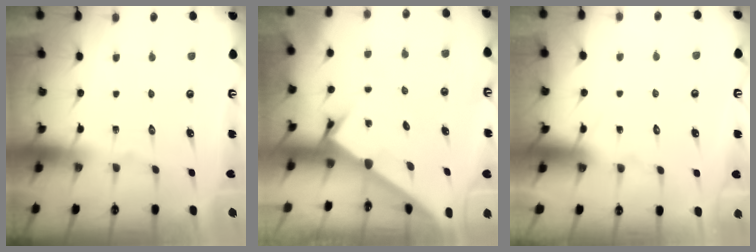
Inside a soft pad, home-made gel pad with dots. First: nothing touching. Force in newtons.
{"total": 1.9, "press": 1.9, "slide": 0.1}
{"total": 4.3, "press": 4.3, "slide": 0.3}